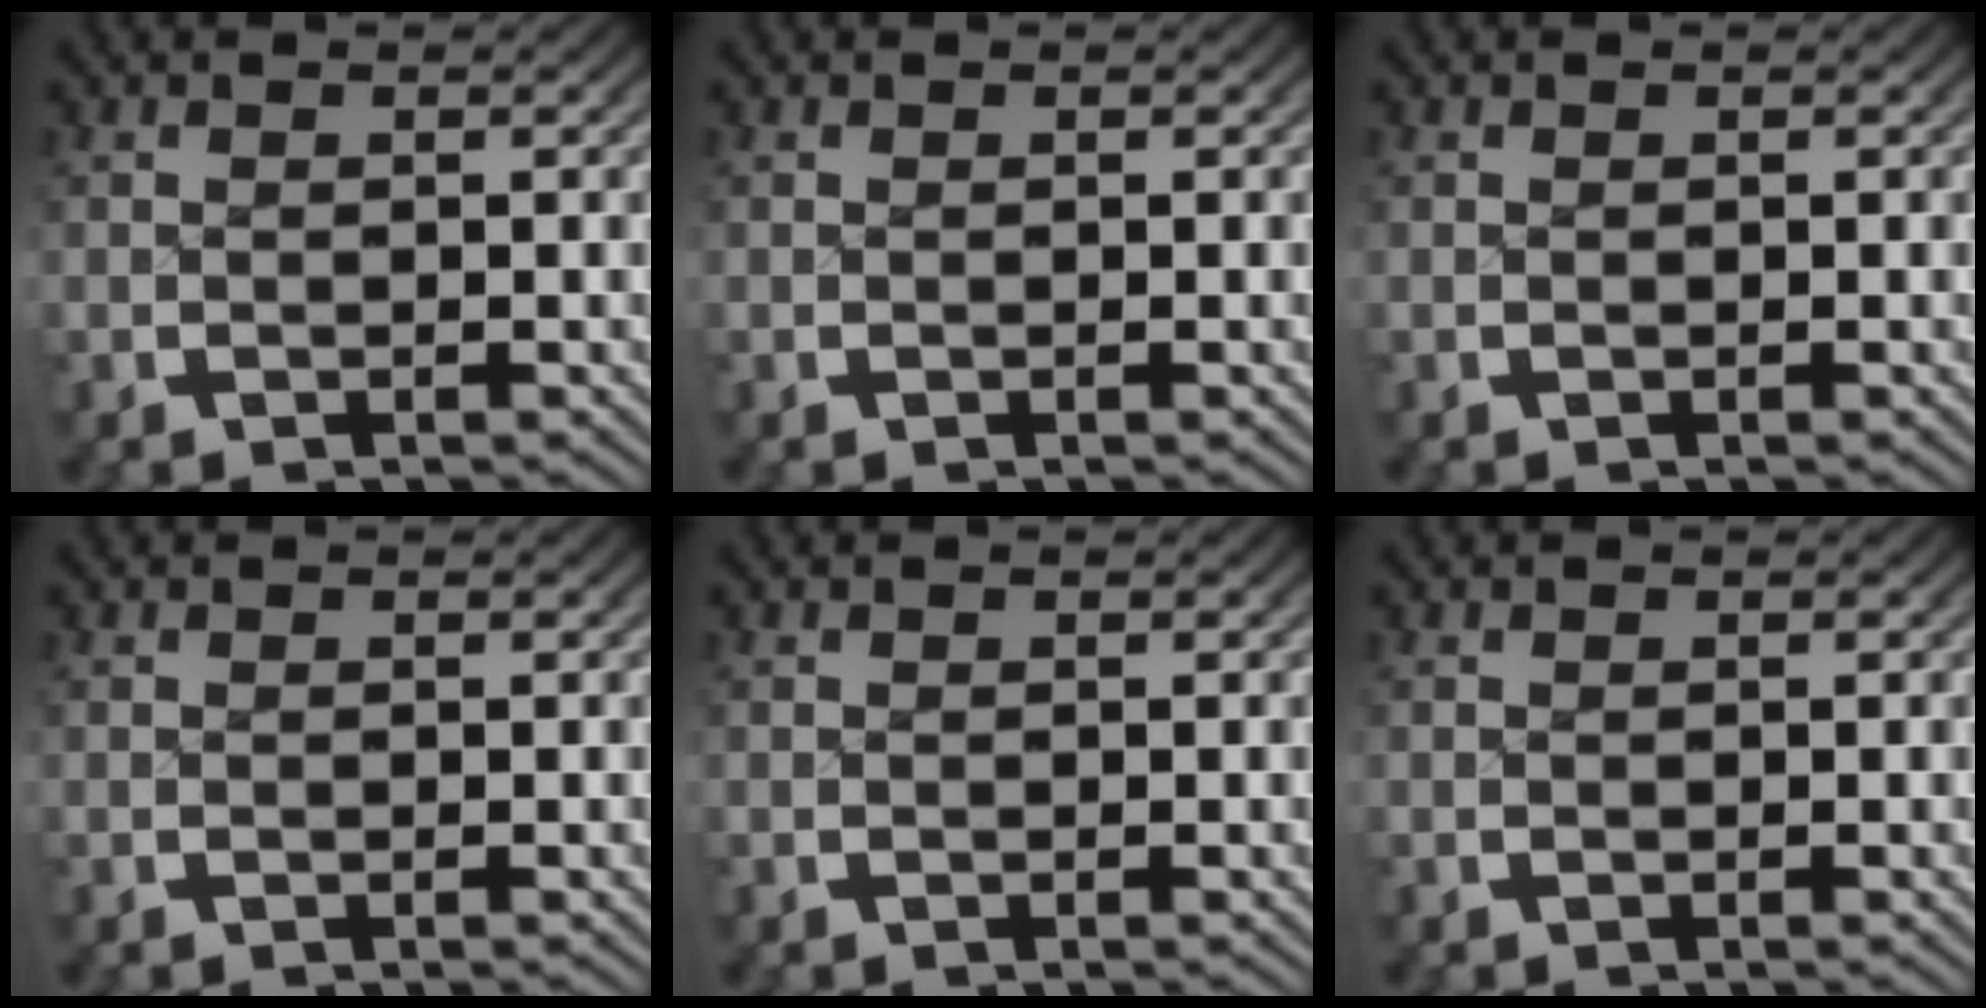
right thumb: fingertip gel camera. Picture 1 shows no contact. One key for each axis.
{"total": 0.0}
{"total": 0.0}
{"total": 0.0}
{"total": 0.0}
{"total": 0.0}